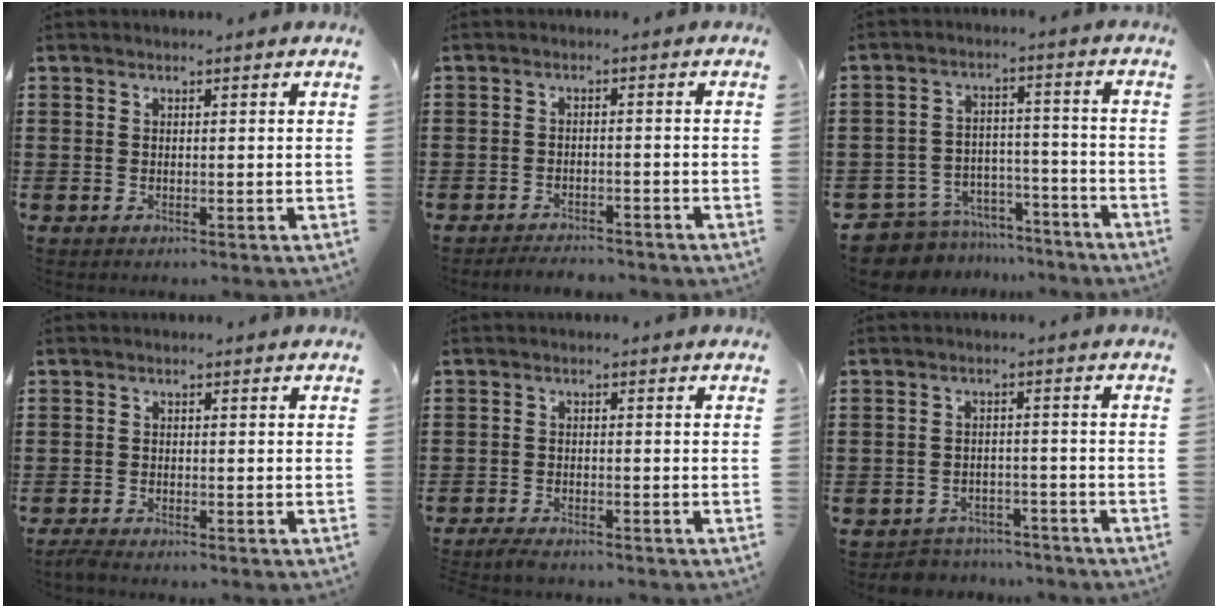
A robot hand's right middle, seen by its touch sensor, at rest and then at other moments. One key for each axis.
{"total": 2.4, "fx": -2.4, "fy": 0.3, "fz": 0.0, "tx": -0.007, "ty": 0.000, "tz": -0.051}
{"total": 7.6, "fx": -7.3, "fy": 1.8, "fz": 0.6, "tx": -0.017, "ty": 0.020, "tz": -0.147}
{"total": 1.5, "fx": -1.4, "fy": 0.1, "fz": 0.5, "tx": -0.017, "ty": -0.003, "tz": -0.029}
{"total": 2.1, "fx": -2.0, "fy": 0.3, "fz": 0.4, "tx": -0.017, "ty": 0.000, "tz": -0.043}
{"total": 3.6, "fx": -3.6, "fy": 0.8, "fz": -0.3, "tx": -0.004, "ty": 0.003, "tz": -0.078}